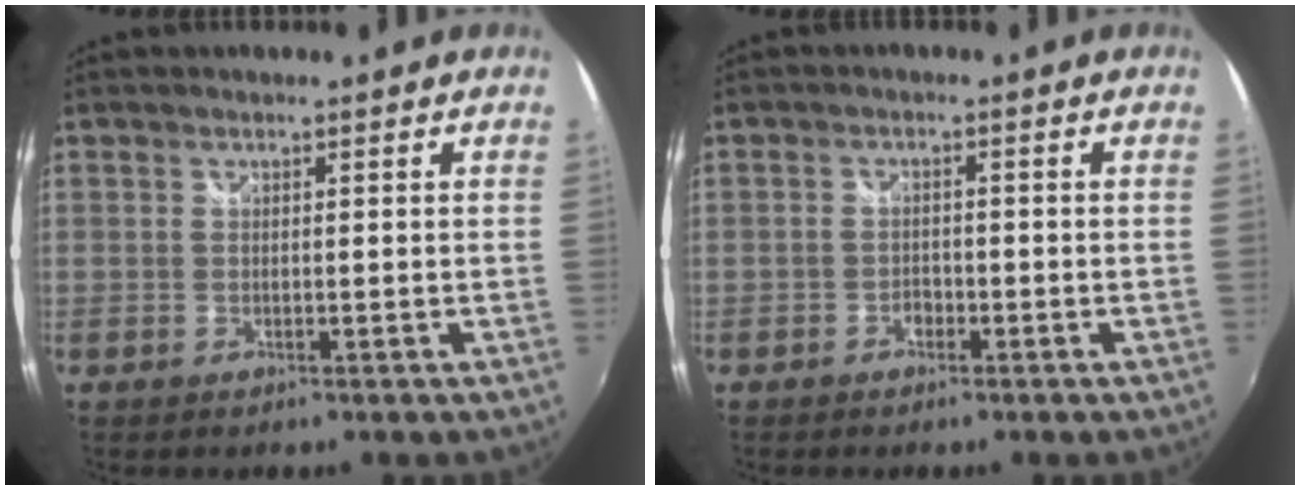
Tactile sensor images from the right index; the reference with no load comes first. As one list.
[{"total": 1.9, "force": [-1.3, 1.3, 0.7], "torque": [-0.015, 0.004, -0.019]}]